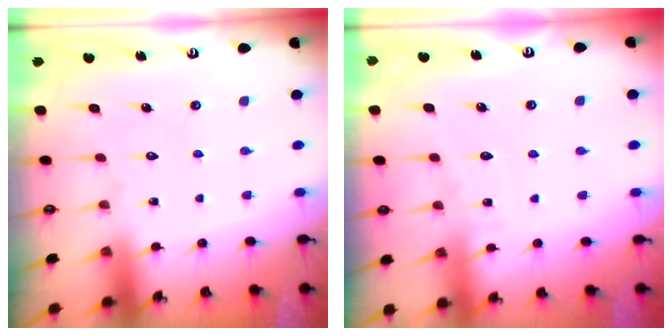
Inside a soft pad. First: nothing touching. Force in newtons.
{"total": 2.9, "press": 2.9, "slide": 0.4}